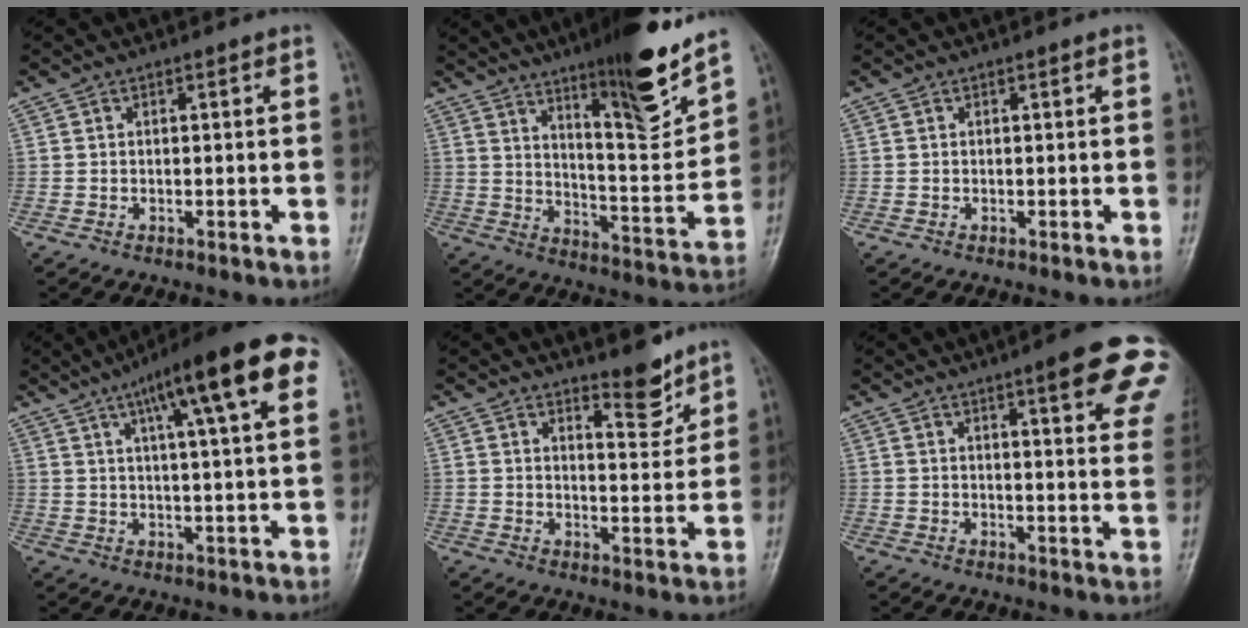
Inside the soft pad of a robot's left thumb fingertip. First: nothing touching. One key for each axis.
{"total": 17.6, "fx": 12.3, "fy": 3.1, "fz": 12.2, "tx": -0.151, "ty": -0.086, "tz": 0.198}
{"total": 0.0}
{"total": 18.0, "fx": 8.4, "fy": 3.5, "fz": 15.5, "tx": -0.211, "ty": 0.010, "tz": 0.117}
{"total": 5.7, "fx": 4.7, "fy": 1.6, "fz": 2.6, "tx": -0.024, "ty": -0.047, "tz": 0.075}
{"total": 16.0, "fx": 8.9, "fy": 3.2, "fz": 12.9, "tx": -0.137, "ty": -0.031, "tz": 0.101}